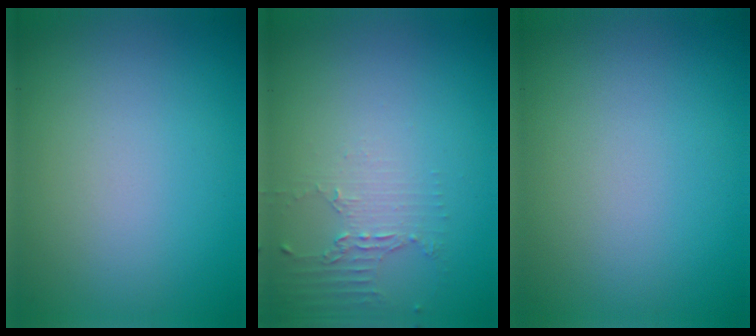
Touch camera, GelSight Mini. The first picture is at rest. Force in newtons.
{"total": 1.9, "press": 1.4, "slide": 1.3}
{"total": 0.0}